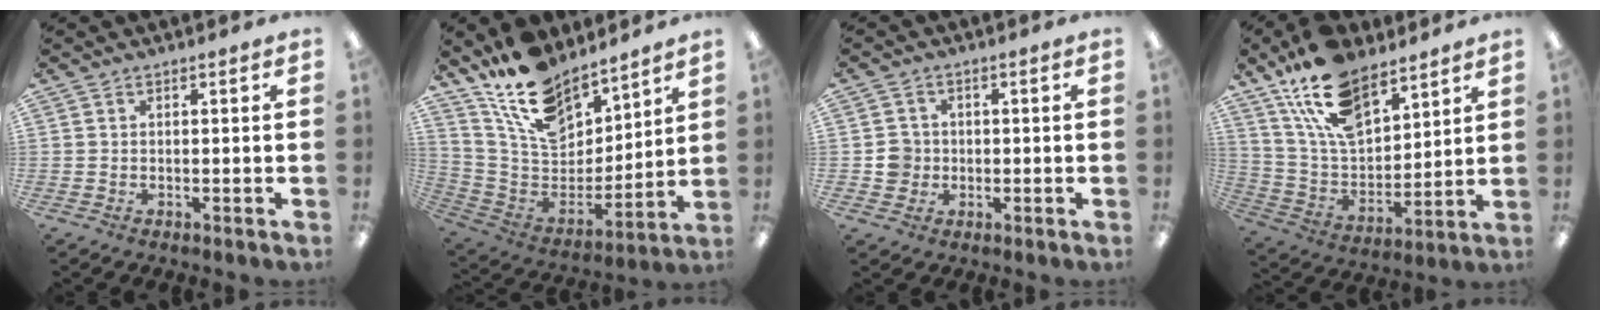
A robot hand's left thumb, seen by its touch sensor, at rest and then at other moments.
{"total": 17.8, "force": [14.0, 8.4, 7.0], "torque": [-0.155, -0.088, 0.260]}
{"total": 4.3, "force": [-0.3, 4.2, 0.8], "torque": [-0.005, 0.004, -0.007]}
{"total": 18.5, "force": [12.7, 9.1, 9.9], "torque": [-0.196, -0.057, 0.233]}